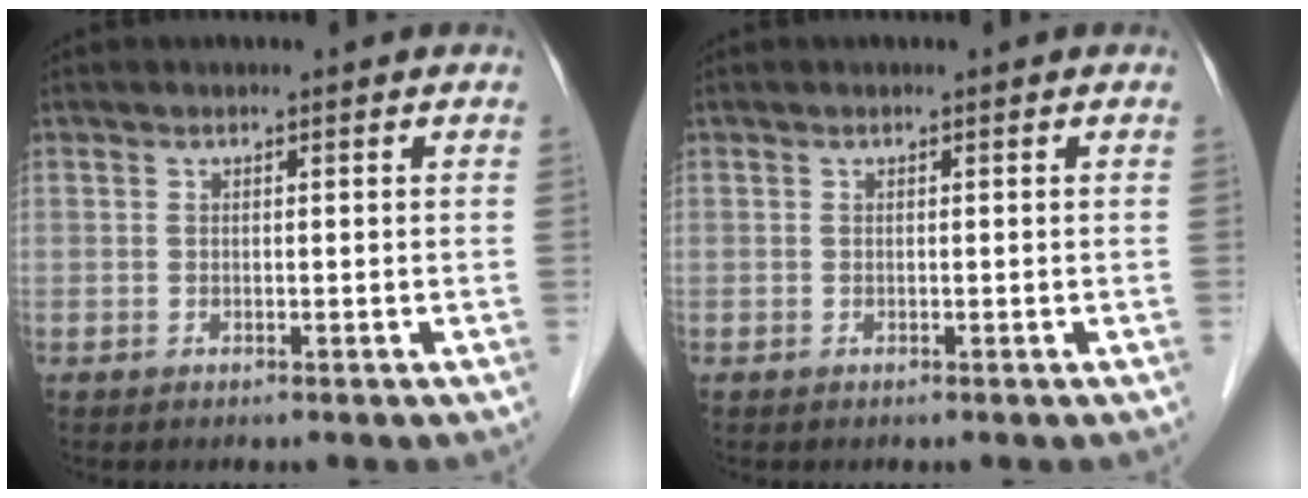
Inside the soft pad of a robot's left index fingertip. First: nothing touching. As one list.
[{"total": 0.0}]